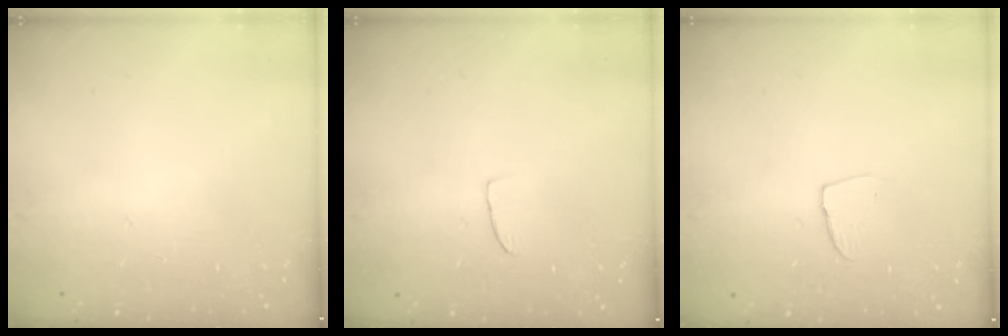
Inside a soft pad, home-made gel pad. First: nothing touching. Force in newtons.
{"total": 2.6, "press": 2.6, "slide": 0.2}
{"total": 3.6, "press": 3.6, "slide": 0.3}